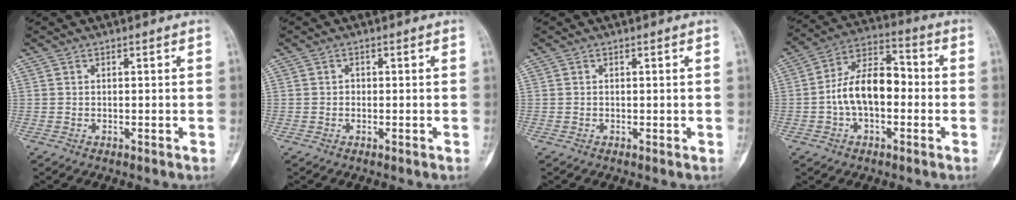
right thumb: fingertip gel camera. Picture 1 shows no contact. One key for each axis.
{"total": 0.6, "fx": -0.1, "fy": 0.6, "fz": 0.2, "tx": 0.002, "ty": 0.003, "tz": -0.003}
{"total": 0.0}
{"total": 12.9, "fx": -1.5, "fy": 7.6, "fz": 10.3, "tx": -0.170, "ty": 0.044, "tz": -0.036}